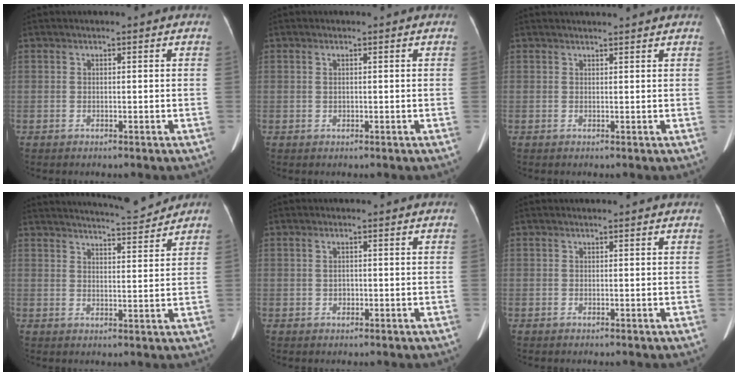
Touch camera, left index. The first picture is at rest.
{"total": 0.8, "force": [0.2, 0.3, 0.7], "torque": [-0.020, 0.002, 0.007]}
{"total": 3.3, "force": [3.2, -0.2, 0.9], "torque": [-0.012, 0.017, 0.040]}
{"total": 9.1, "force": [8.9, -0.1, 2.3], "torque": [-0.035, 0.001, 0.124]}
{"total": 1.2, "force": [0.1, 0.7, 0.9], "torque": [-0.022, 0.003, 0.003]}
{"total": 0.0}